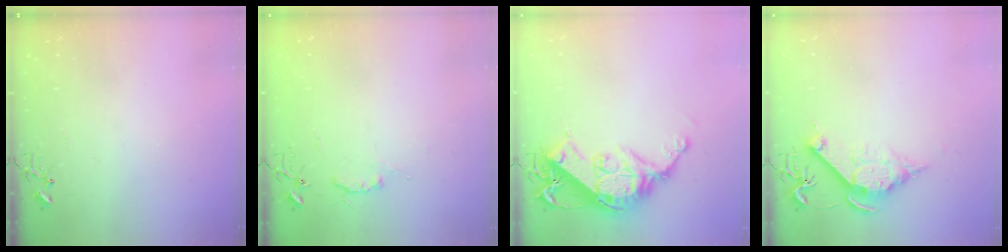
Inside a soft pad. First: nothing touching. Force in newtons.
{"total": 5.0, "press": 4.9, "slide": 0.7}
{"total": 15.8, "press": 15.7, "slide": 1.2}
{"total": 10.9, "press": 10.9, "slide": 0.3}